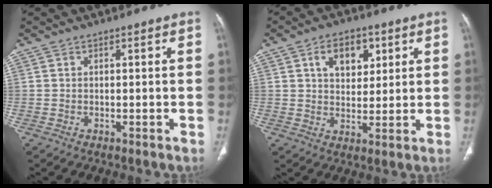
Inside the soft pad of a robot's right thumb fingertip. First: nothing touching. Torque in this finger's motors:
{"motor_torque": [1.29, 1.51, 0.48, -0.79, 0.02]}